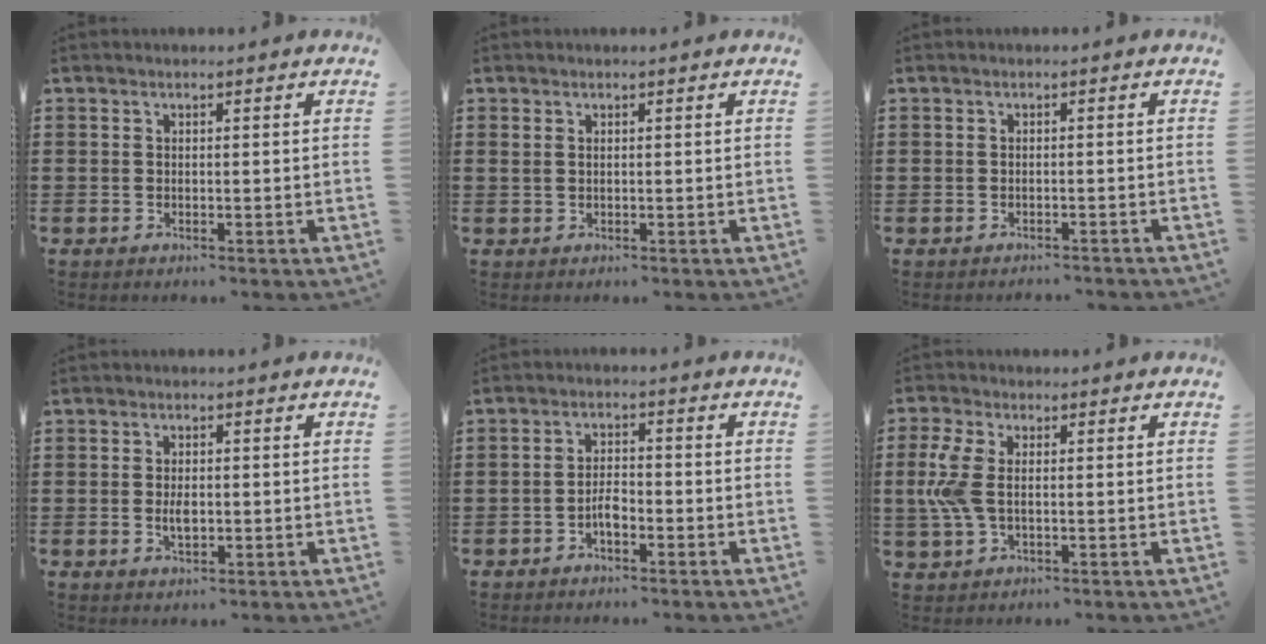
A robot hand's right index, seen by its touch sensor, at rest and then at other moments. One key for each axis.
{"total": 0.8, "fx": 0.4, "fy": 0.5, "fz": 0.5, "tx": -0.012, "ty": 0.003, "tz": 0.008}
{"total": 1.1, "fx": -1.0, "fy": 0.1, "fz": -0.1, "tx": -0.002, "ty": 0.001, "tz": -0.023}
{"total": 2.5, "fx": -0.2, "fy": 1.2, "fz": 2.2, "tx": -0.041, "ty": 0.002, "tz": -0.004}
{"total": 2.9, "fx": -1.5, "fy": 1.2, "fz": 2.2, "tx": -0.048, "ty": 0.005, "tz": -0.032}
{"total": 6.5, "fx": 0.4, "fy": 3.3, "fz": 5.6, "tx": -0.151, "ty": -0.005, "tz": -0.004}